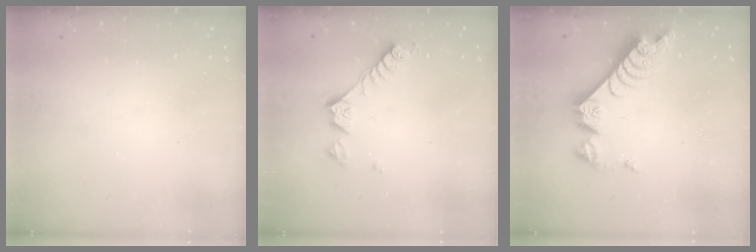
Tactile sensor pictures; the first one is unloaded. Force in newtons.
{"total": 8.5, "press": 8.5, "slide": 0.5}
{"total": 10.1, "press": 10.0, "slide": 1.0}